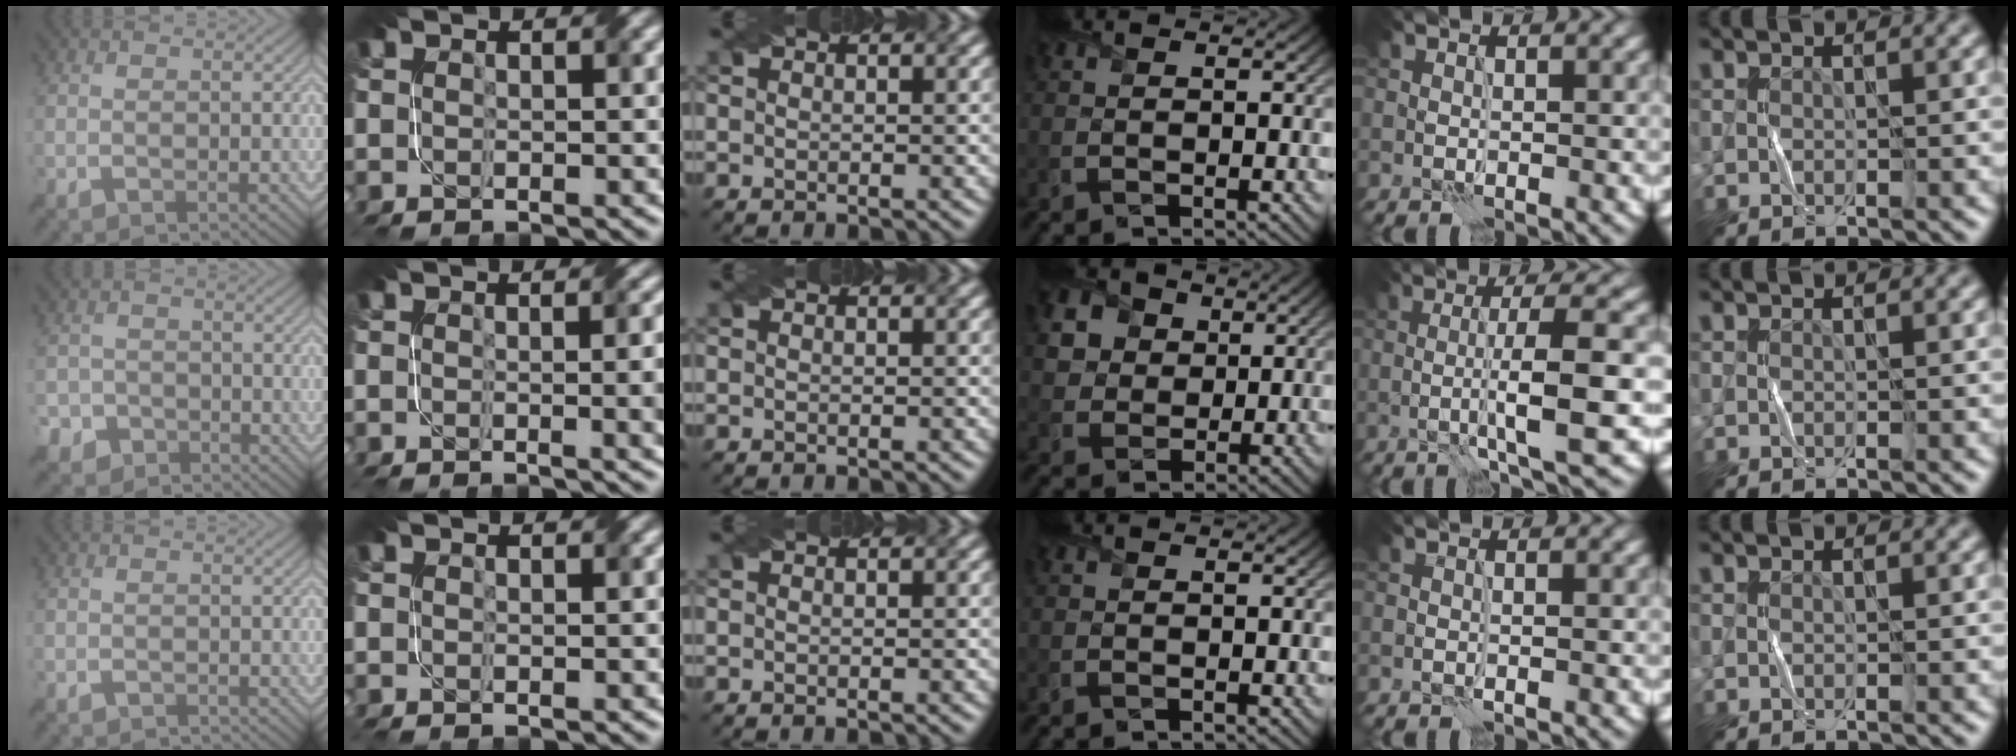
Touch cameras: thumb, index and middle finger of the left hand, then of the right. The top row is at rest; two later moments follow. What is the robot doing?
{"motion": "fold", "object": "bubble wrap"}